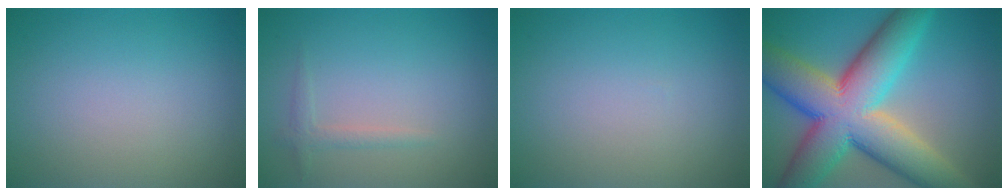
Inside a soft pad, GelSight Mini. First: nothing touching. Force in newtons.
{"total": 1.2, "press": 1.2, "slide": 0.0}
{"total": 0.0}
{"total": 14.6, "press": 14.6, "slide": 0.7}